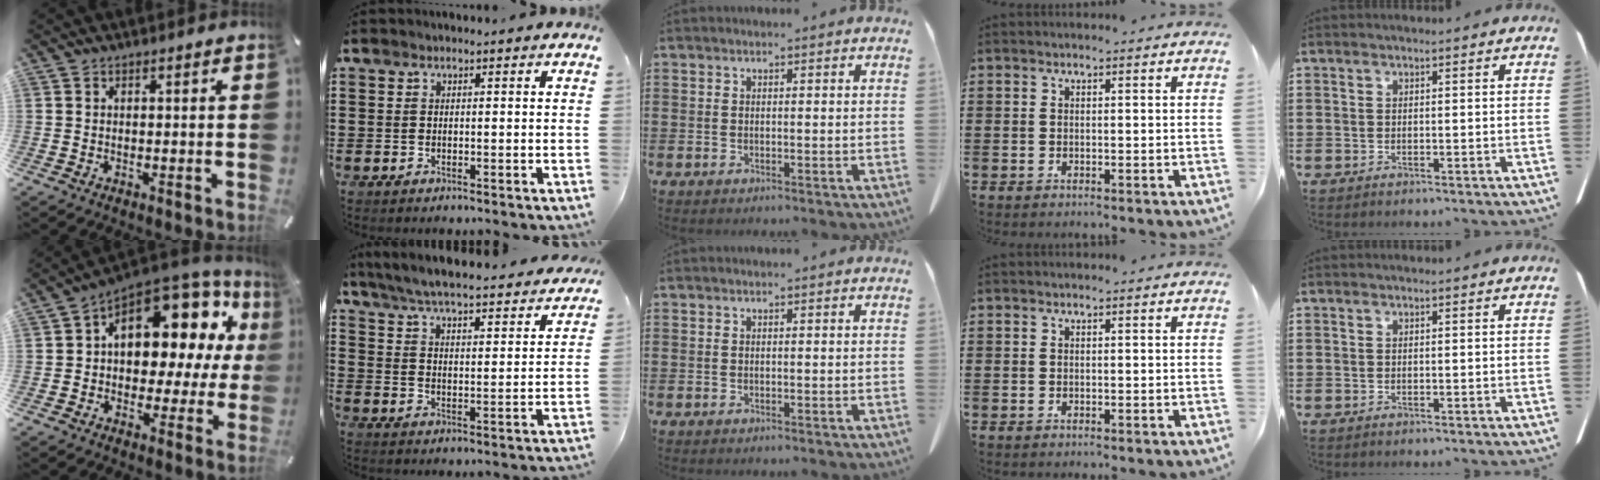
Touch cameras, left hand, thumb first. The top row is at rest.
{"thumb": {"total": 15.0, "force": [6.9, 9.7, 9.1], "torque": [-0.118, -0.067, 0.117]}, "index": {"total": 5.9, "force": [5.6, -0.2, 1.8], "torque": [-0.061, -0.042, 0.092]}}